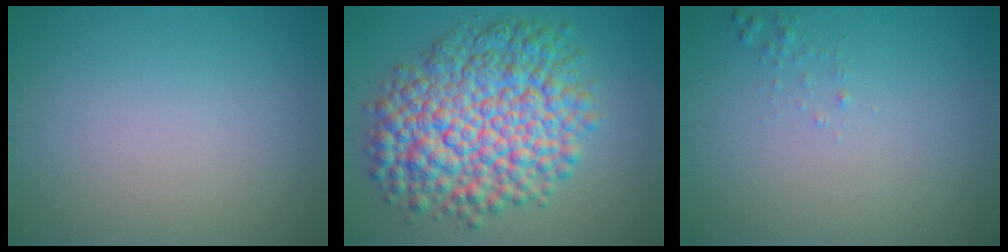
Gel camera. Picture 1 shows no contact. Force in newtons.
{"total": 11.5, "press": 11.5, "slide": 0.2}
{"total": 0.6, "press": 0.6, "slide": 0.0}